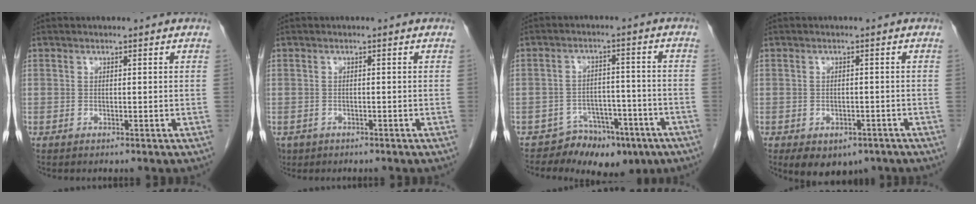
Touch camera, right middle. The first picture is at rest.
{"total": 3.0, "force": [-2.0, 2.2, 0.6], "torque": [-0.014, -0.001, -0.033]}
{"total": 8.5, "force": [-5.9, 5.1, 3.1], "torque": [-0.027, 0.025, -0.084]}
{"total": 7.2, "force": [-4.7, 4.3, 3.3], "torque": [-0.038, 0.003, -0.059]}